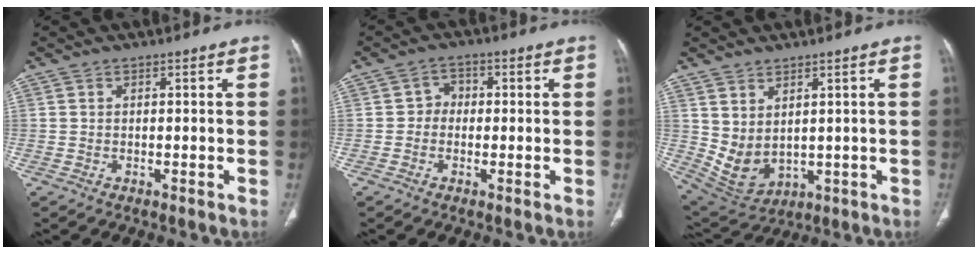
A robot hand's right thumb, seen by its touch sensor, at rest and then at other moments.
{"total": 3.1, "force": [-0.2, 2.8, 1.4], "torque": [0.001, 0.013, -0.015]}
{"total": 7.6, "force": [2.1, 4.8, 5.5], "torque": [-0.094, -0.019, 0.070]}